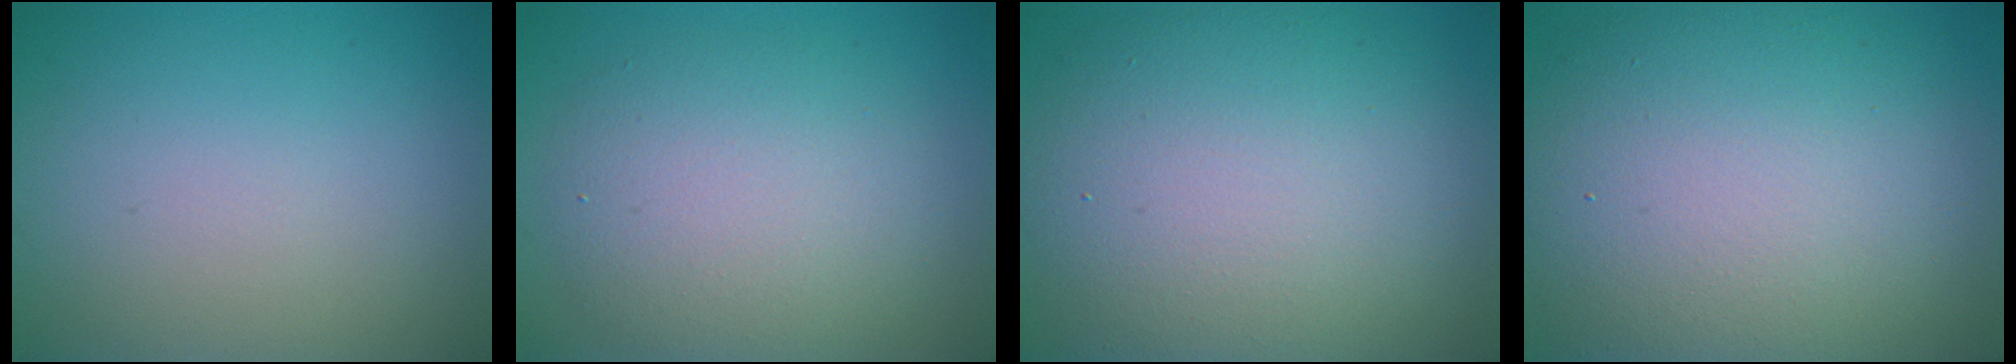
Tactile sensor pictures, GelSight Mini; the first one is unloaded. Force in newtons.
{"total": 6.0, "press": 6.0, "slide": 0.2}
{"total": 12.8, "press": 12.7, "slide": 0.8}
{"total": 14.1, "press": 14.1, "slide": 0.6}